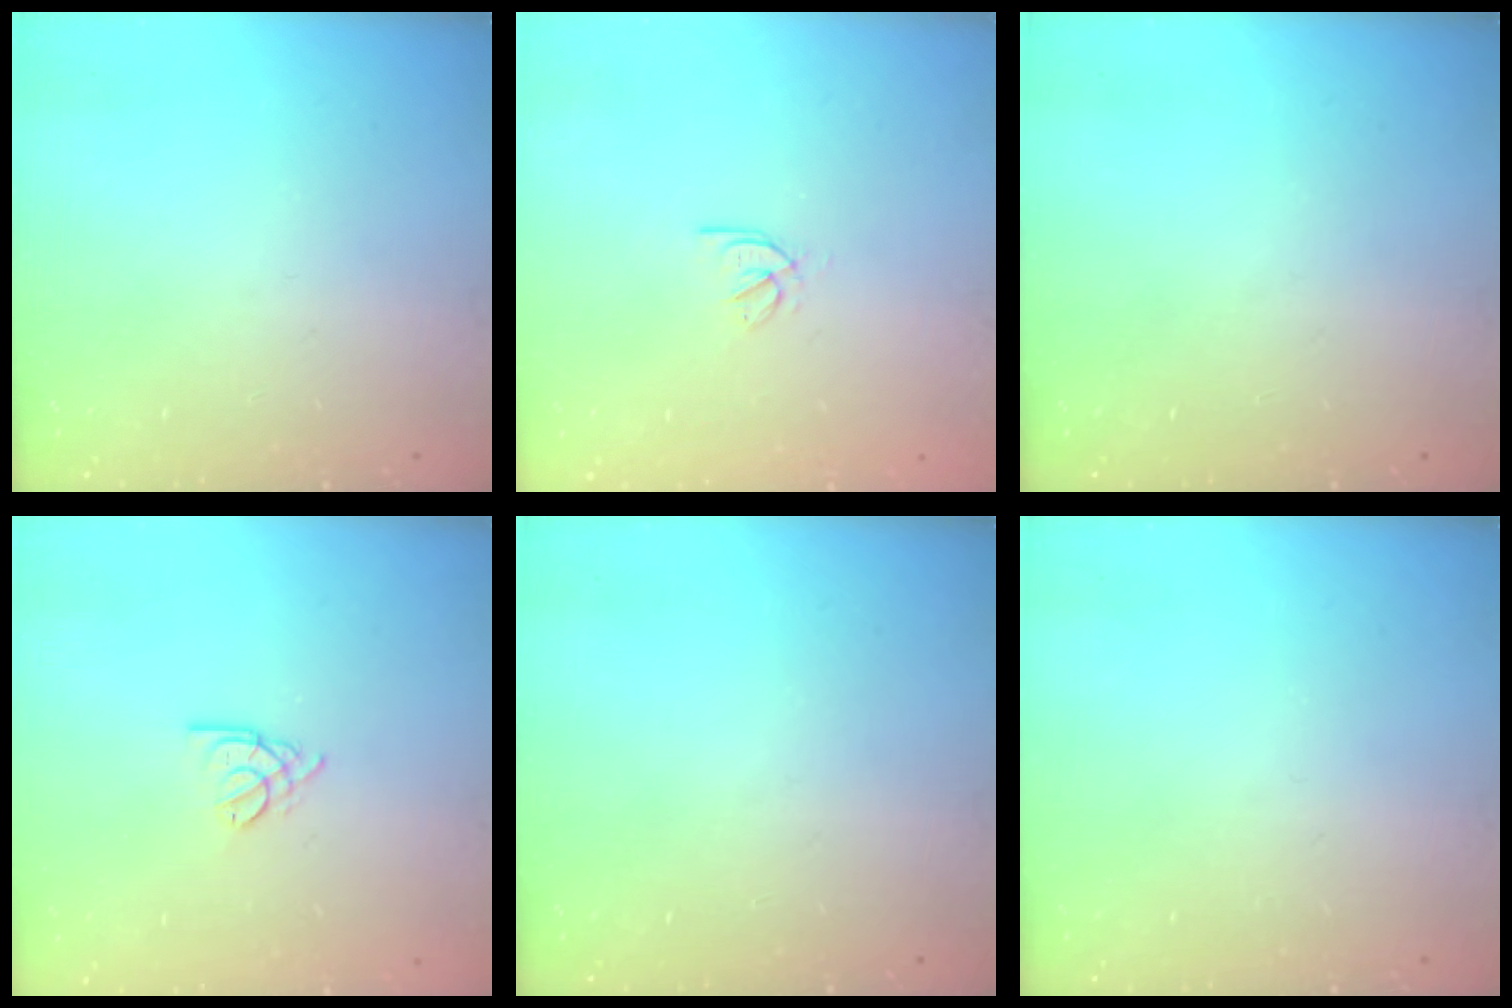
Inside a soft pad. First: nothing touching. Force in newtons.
{"total": 2.5, "press": 2.4, "slide": 0.5}
{"total": 0.0}
{"total": 2.3, "press": 2.3, "slide": 0.5}
{"total": 0.0}
{"total": 0.0}